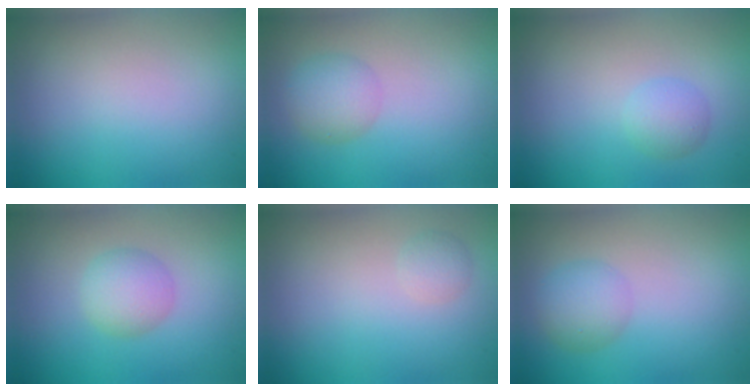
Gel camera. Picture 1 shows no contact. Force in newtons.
{"total": 2.8, "press": 2.8, "slide": 0.1}
{"total": 1.7, "press": 1.7, "slide": 0.0}
{"total": 2.6, "press": 2.6, "slide": 0.0}
{"total": 1.1, "press": 1.1, "slide": 0.0}
{"total": 2.8, "press": 2.8, "slide": 0.0}